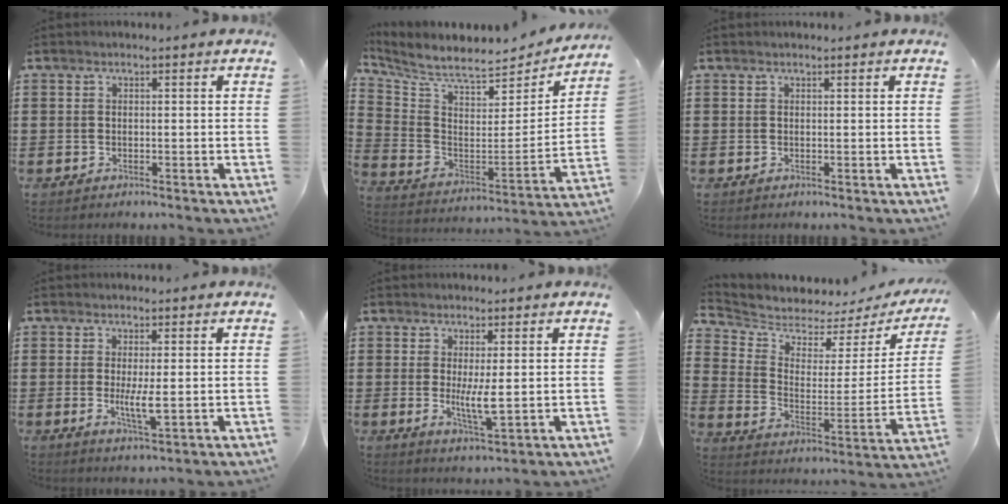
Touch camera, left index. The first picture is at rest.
{"total": 6.9, "force": [6.4, 0.8, 2.6], "torque": [-0.085, -0.057, 0.105]}
{"total": 0.0}
{"total": 4.0, "force": [0.0, 0.7, 4.0], "torque": [-0.078, -0.004, -0.003]}
{"total": 4.8, "force": [0.3, 0.9, 4.7], "torque": [-0.084, -0.009, 0.001]}
{"total": 4.5, "force": [4.2, 1.6, 0.2], "torque": [-0.039, -0.041, 0.069]}